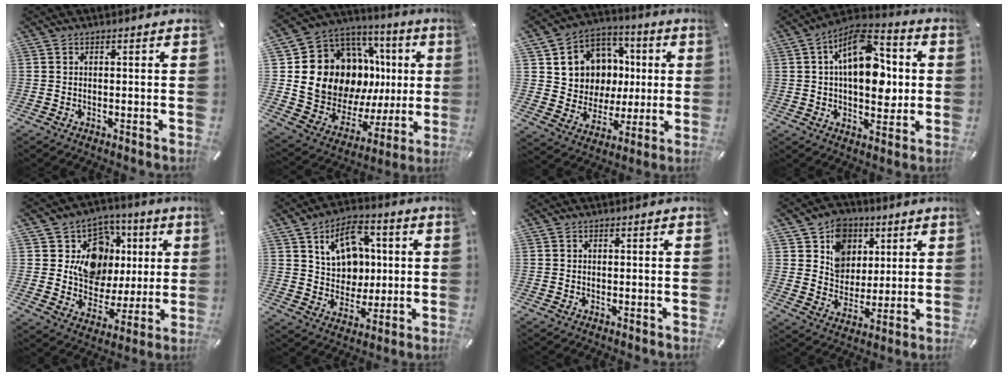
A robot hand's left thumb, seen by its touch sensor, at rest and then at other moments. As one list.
[{"total": 17.4, "force": [4.4, 13.7, 9.8], "torque": [-0.176, -0.062, 0.102]}, {"total": 11.7, "force": [1.1, 11.5, 1.8], "torque": [-0.030, -0.017, 0.036]}, {"total": 16.1, "force": [3.1, 9.6, 12.6], "torque": [-0.197, -0.010, 0.055]}, {"total": 14.1, "force": [3.2, 12.5, 5.8], "torque": [-0.076, -0.027, 0.065]}, {"total": 12.1, "force": [4.1, 9.9, 5.7], "torque": [-0.090, -0.004, 0.081]}, {"total": 0.0}, {"total": 11.5, "force": [4.4, 10.1, 3.4], "torque": [-0.066, -0.017, 0.087]}]